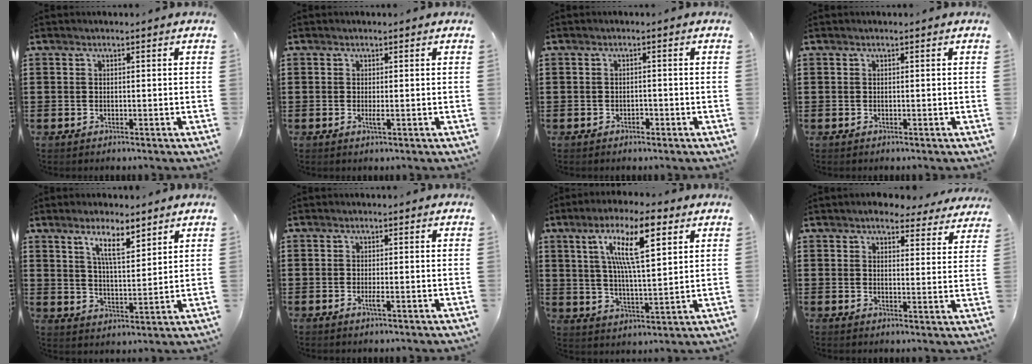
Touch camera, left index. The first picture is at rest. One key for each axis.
{"total": 1.1, "fx": -0.1, "fy": 0.0, "fz": 1.1, "tx": -0.029, "ty": -0.008, "tz": -0.003}
{"total": 0.9, "fx": -0.6, "fy": 0.5, "fz": 0.4, "tx": -0.013, "ty": -0.001, "tz": -0.013}
{"total": 0.0}
{"total": 6.9, "fx": 4.8, "fy": 1.7, "fz": 4.5, "tx": -0.087, "ty": -0.013, "tz": 0.081}
{"total": 1.4, "fx": -0.4, "fy": 0.0, "fz": 1.3, "tx": -0.031, "ty": -0.007, "tz": -0.008}
{"total": 12.1, "fx": 5.9, "fy": 3.3, "fz": 10.0, "tx": -0.191, "ty": -0.003, "tz": 0.098}
{"total": 4.7, "fx": 4.5, "fy": 0.9, "fz": 1.2, "tx": -0.030, "ty": -0.015, "tz": 0.080}